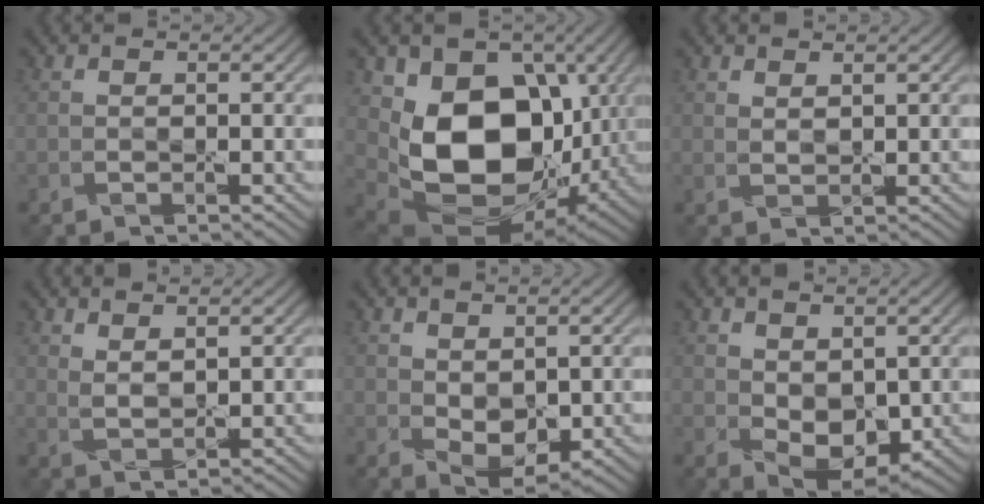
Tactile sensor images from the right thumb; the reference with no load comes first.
{"total": 15.3, "force": [0.9, 11.0, 10.6], "torque": [-0.193, -0.038, 0.030]}
{"total": 1.2, "force": [1.0, 0.3, 0.6], "torque": [-0.018, -0.004, 0.023]}
{"total": 2.4, "force": [1.9, 0.7, 1.3], "torque": [-0.028, -0.008, 0.044]}
{"total": 4.0, "force": [0.7, 2.6, 3.0], "torque": [-0.065, -0.011, 0.019]}
{"total": 5.5, "force": [0.7, 3.6, 4.1], "torque": [-0.083, -0.015, 0.019]}